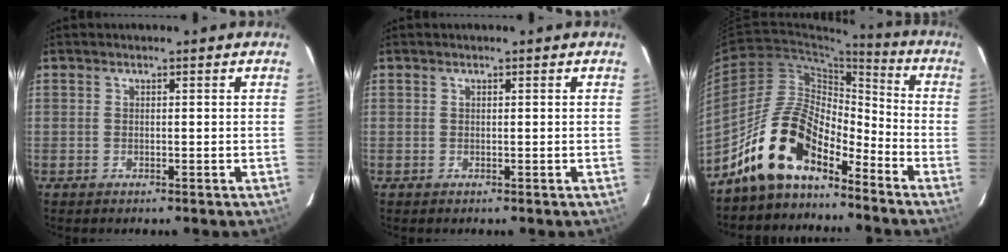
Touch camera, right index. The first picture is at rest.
{"total": 0.0}
{"total": 13.9, "force": [-10.8, 5.4, 6.9], "torque": [-0.130, 0.021, -0.207]}